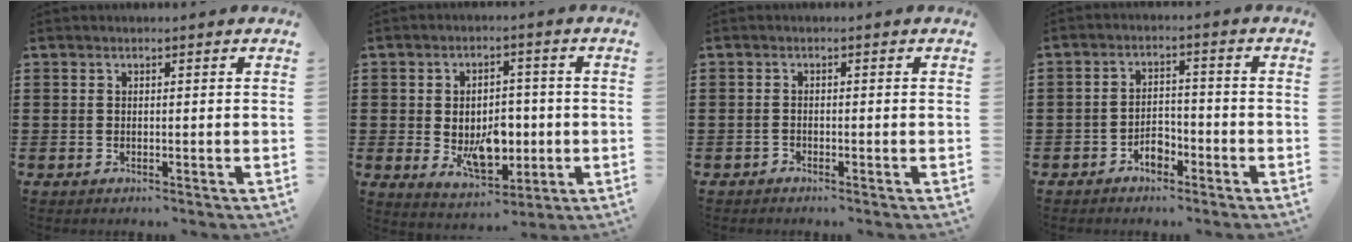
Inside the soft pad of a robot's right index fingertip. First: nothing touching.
{"total": 7.7, "force": [-0.9, 5.1, 5.7], "torque": [-0.094, 0.002, -0.020]}
{"total": 0.7, "force": [-0.7, 0.2, -0.1], "torque": [0.001, 0.003, -0.016]}
{"total": 3.5, "force": [-2.5, 1.8, 1.7], "torque": [-0.032, 0.006, -0.049]}